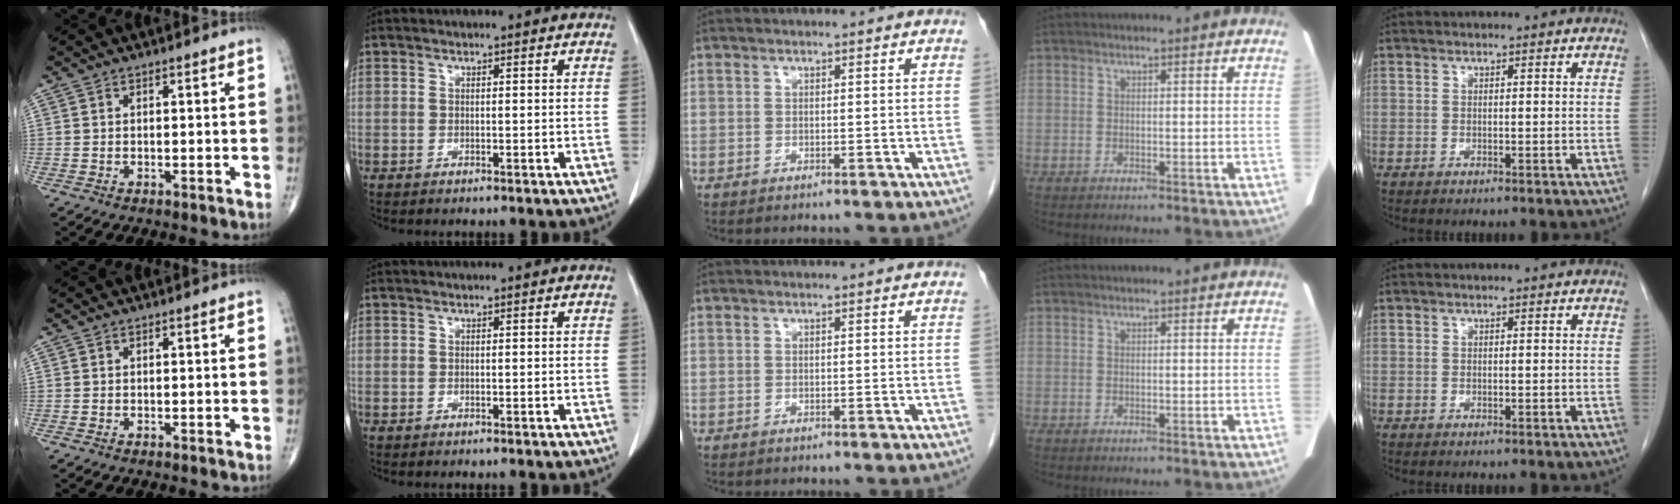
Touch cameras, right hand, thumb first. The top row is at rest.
{}